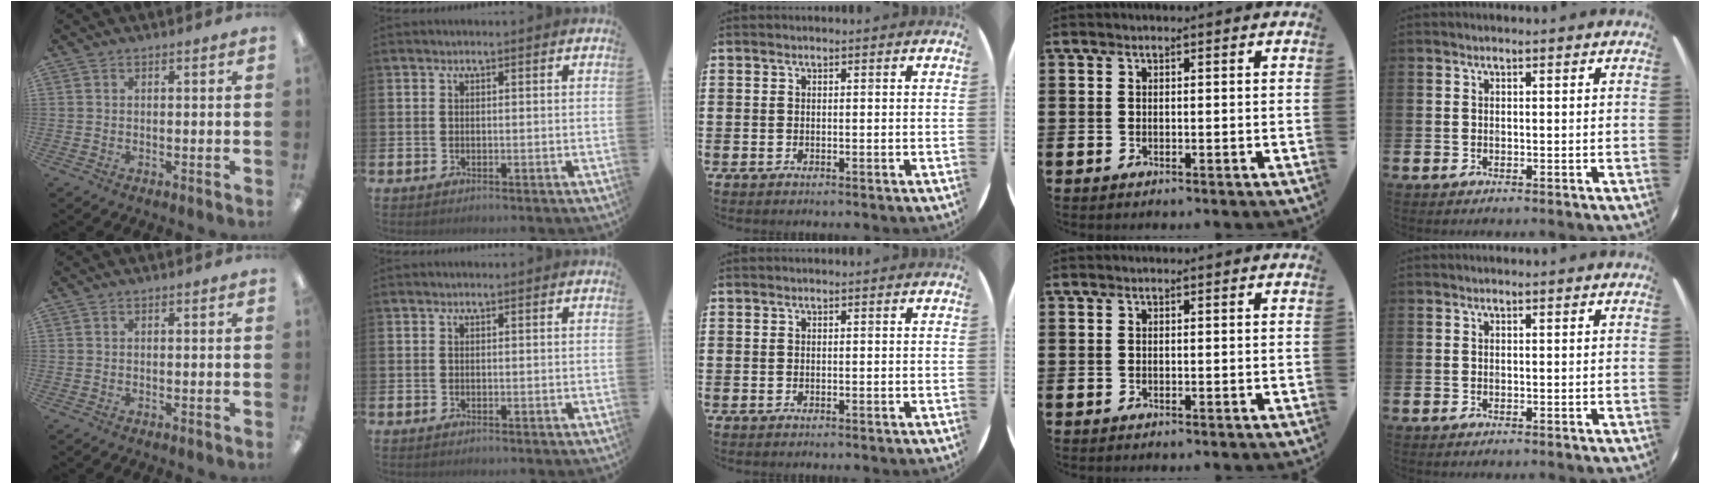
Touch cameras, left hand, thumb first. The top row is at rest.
{}